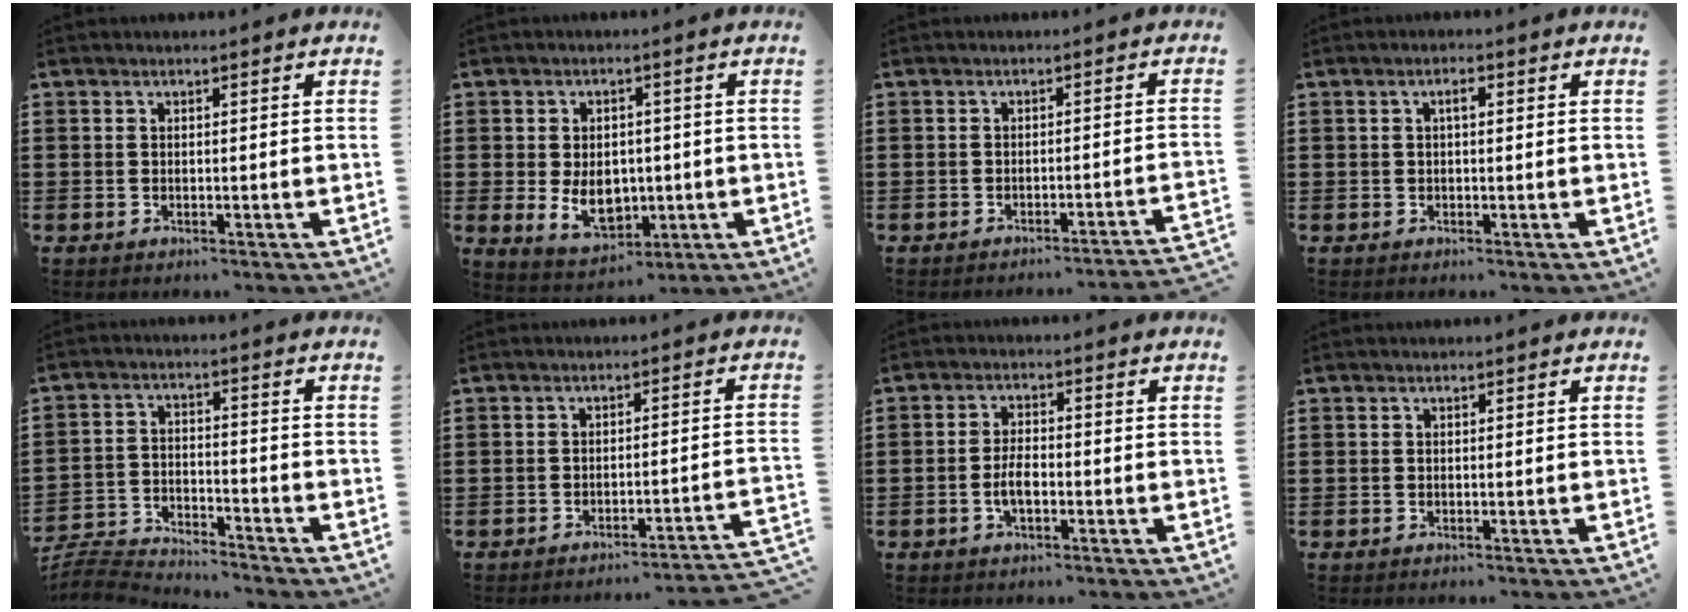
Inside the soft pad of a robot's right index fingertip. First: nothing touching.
{"total": 6.6, "force": [-0.8, 4.6, 4.7], "torque": [-0.072, -0.003, -0.019]}
{"total": 2.0, "force": [-1.8, -0.4, 0.9], "torque": [-0.015, -0.004, -0.037]}
{"total": 1.6, "force": [0.4, 0.6, 1.4], "torque": [-0.028, 0.007, 0.006]}
{"total": 5.4, "force": [-5.4, 0.6, 0.6], "torque": [-0.031, 0.000, -0.114]}
{"total": 2.8, "force": [-2.5, -0.6, 1.1], "torque": [-0.022, -0.010, -0.055]}
{"total": 3.6, "force": [-1.0, 1.6, 3.1], "torque": [-0.070, 0.000, -0.022]}
{"total": 0.0}